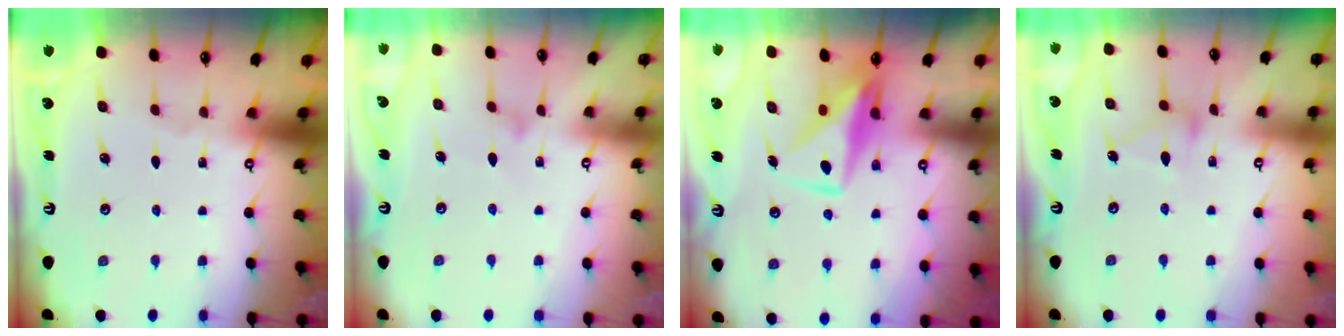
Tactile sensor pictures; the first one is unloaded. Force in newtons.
{"total": 6.9, "press": 6.9, "slide": 0.4}
{"total": 10.2, "press": 10.2, "slide": 0.8}
{"total": 9.2, "press": 9.2, "slide": 0.4}